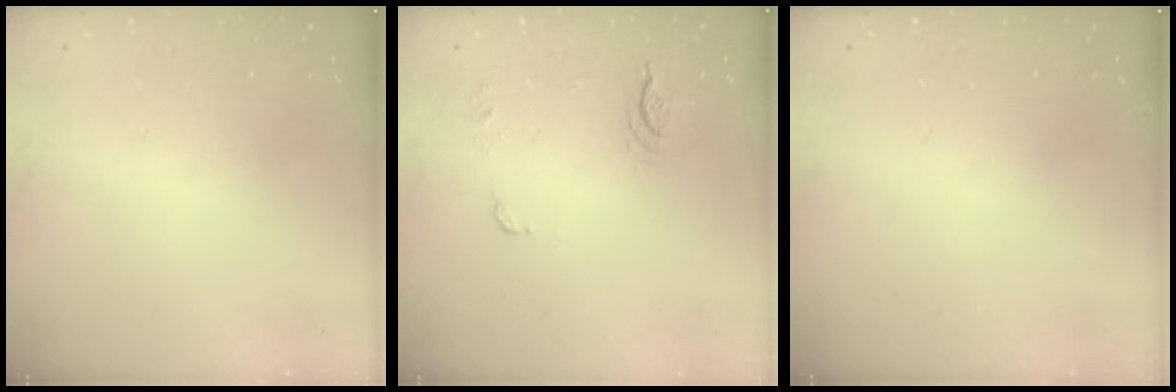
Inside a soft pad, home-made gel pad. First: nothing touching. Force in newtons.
{"total": 14.8, "press": 7.2, "slide": 12.9}
{"total": 0.0}